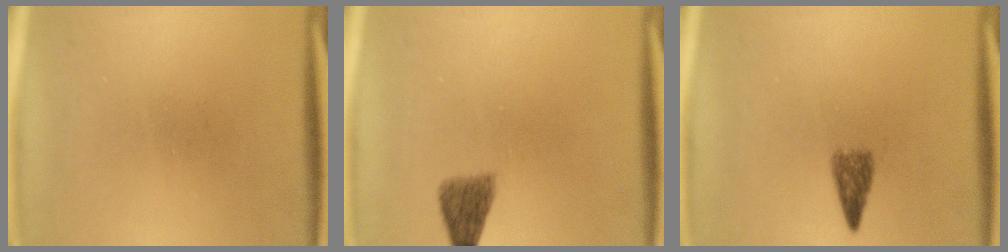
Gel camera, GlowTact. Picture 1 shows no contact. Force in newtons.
{"total": 3.7}
{"total": 2.5}